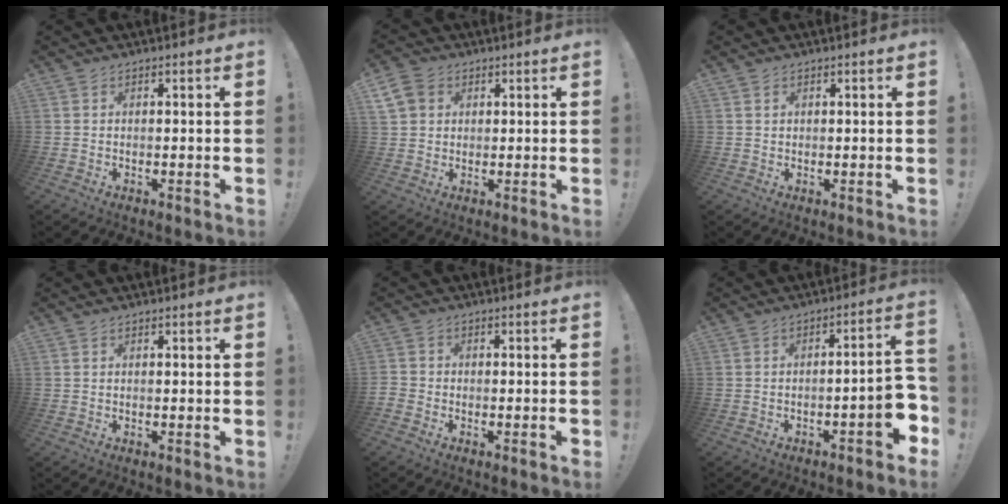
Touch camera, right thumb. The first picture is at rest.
{"total": 6.9, "force": [2.9, 5.5, 3.0], "torque": [-0.065, -0.003, 0.060]}
{"total": 1.1, "force": [0.5, 0.9, 0.2], "torque": [0.000, 0.002, 0.009]}
{"total": 0.0}
{"total": 2.7, "force": [-2.1, 1.2, 1.1], "torque": [-0.024, 0.010, -0.038]}
{"total": 7.9, "force": [-3.2, 1.1, 7.1], "torque": [-0.100, 0.007, -0.054]}